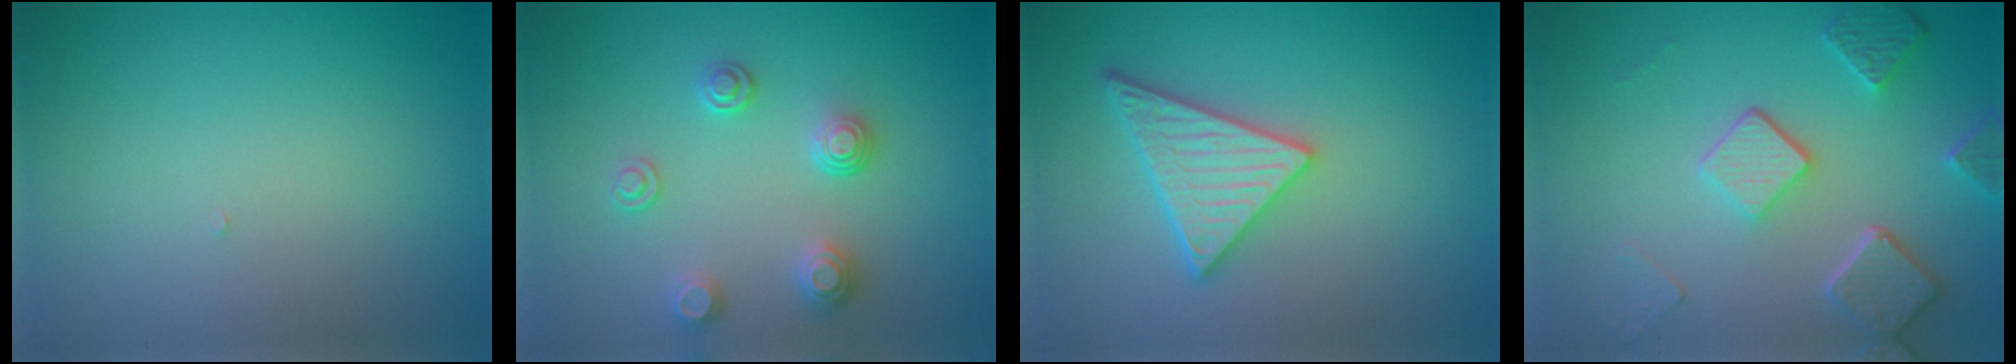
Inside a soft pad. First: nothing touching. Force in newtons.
{"total": 2.7, "press": 2.5, "slide": 0.9}
{"total": 4.7, "press": 4.2, "slide": 2.2}
{"total": 5.3, "press": 4.1, "slide": 3.4}